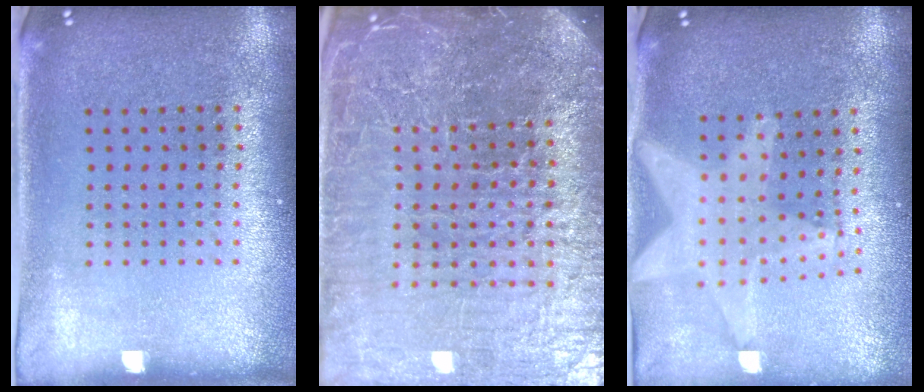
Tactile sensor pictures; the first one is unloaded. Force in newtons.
{"total": 6.8, "press": 6.0, "slide": 3.3}
{"total": 1.9, "press": 1.6, "slide": 0.8}